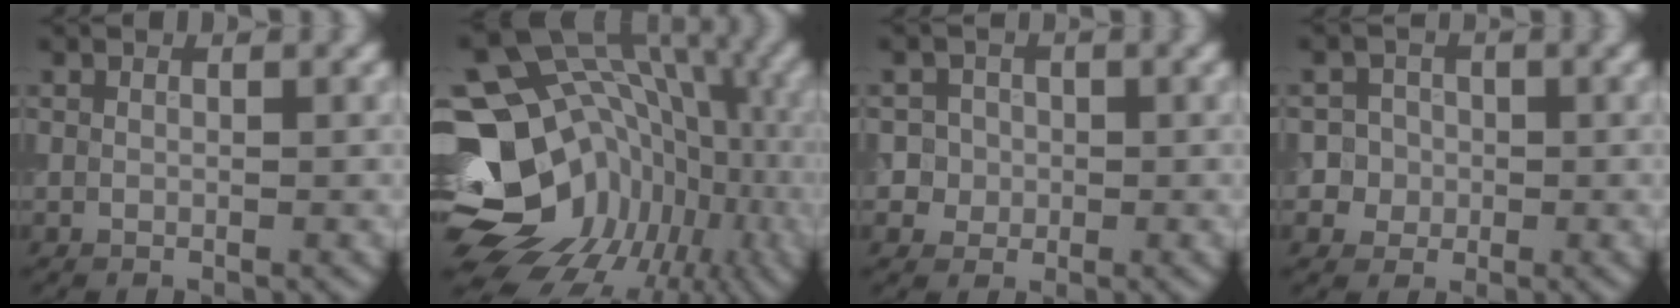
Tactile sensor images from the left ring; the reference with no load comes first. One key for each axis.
{"total": 20.1, "fx": -4.8, "fy": 15.9, "fz": 11.3, "tx": -0.167, "ty": -0.006, "tz": -0.063}
{"total": 3.3, "fx": 0.3, "fy": 3.2, "fz": 0.9, "tx": 0.007, "ty": 0.015, "tz": -0.002}
{"total": 4.2, "fx": 0.0, "fy": 4.1, "fz": 1.1, "tx": 0.012, "ty": 0.025, "tz": -0.013}